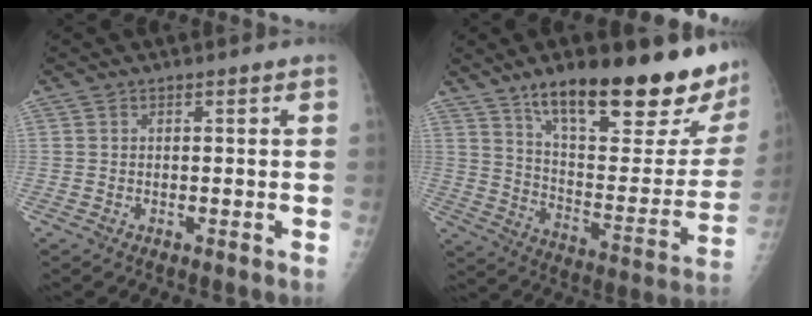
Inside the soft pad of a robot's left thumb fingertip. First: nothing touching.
{"total": 27.3, "force": [19.1, 7.4, 18.0], "torque": [-0.220, -0.090, 0.286]}